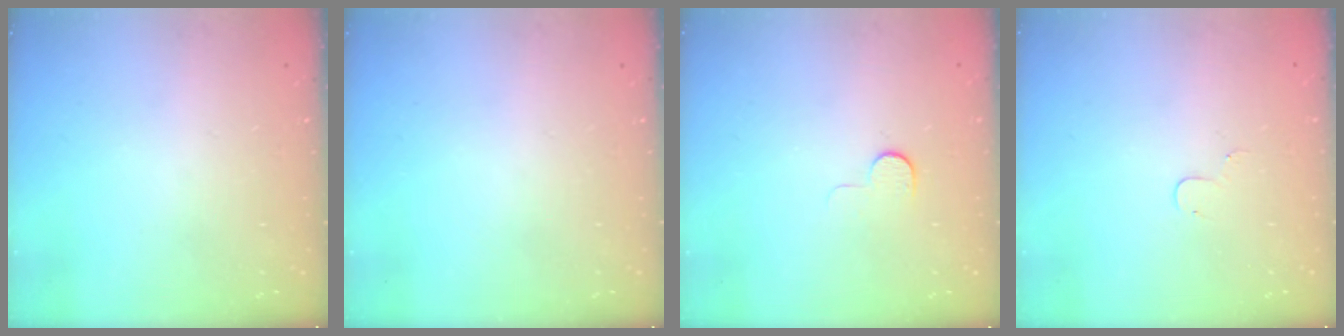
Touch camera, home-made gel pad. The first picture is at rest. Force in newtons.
{"total": 0.0}
{"total": 5.7, "press": 5.7, "slide": 0.6}
{"total": 3.3, "press": 3.3, "slide": 0.3}